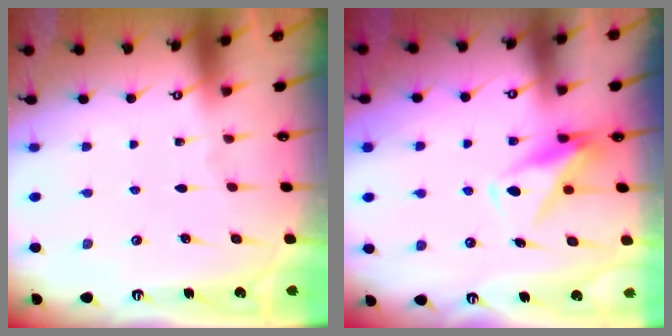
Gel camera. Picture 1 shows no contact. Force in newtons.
{"total": 10.0, "press": 10.0, "slide": 1.0}